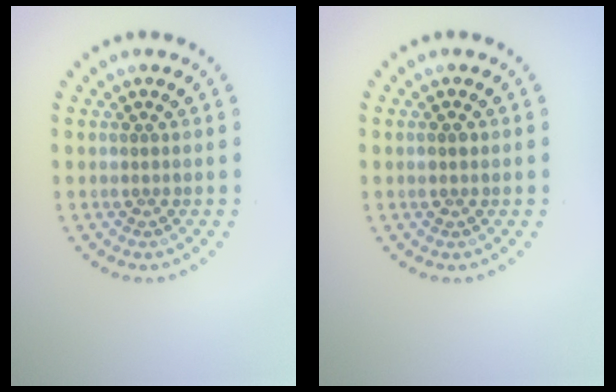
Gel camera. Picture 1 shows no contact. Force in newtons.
{"total": 1.2, "press": 1.2, "slide": 0.0}